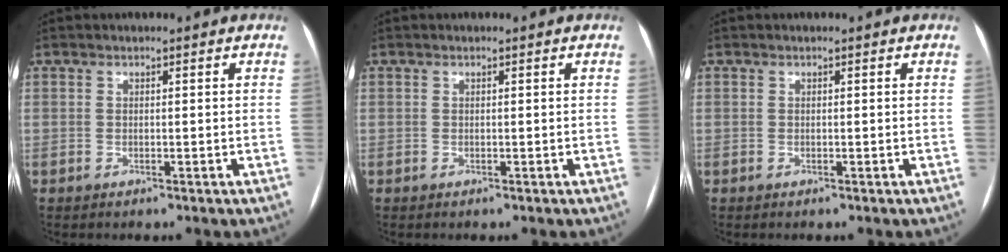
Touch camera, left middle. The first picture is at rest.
{"total": 0.0}
{"total": 0.0}